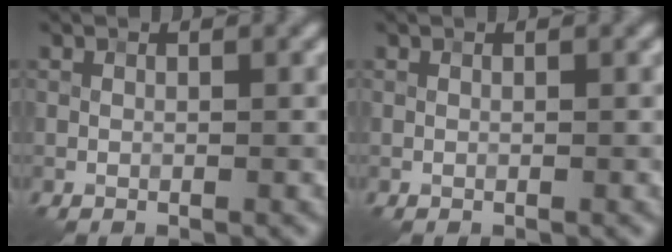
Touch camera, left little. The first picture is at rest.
{"total": 0.0}